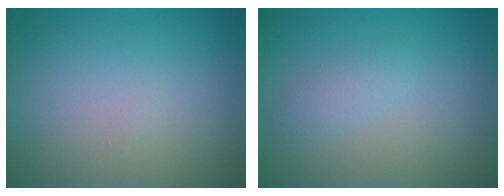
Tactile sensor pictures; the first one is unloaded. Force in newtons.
{"total": 1.6, "press": 1.6, "slide": 0.1}